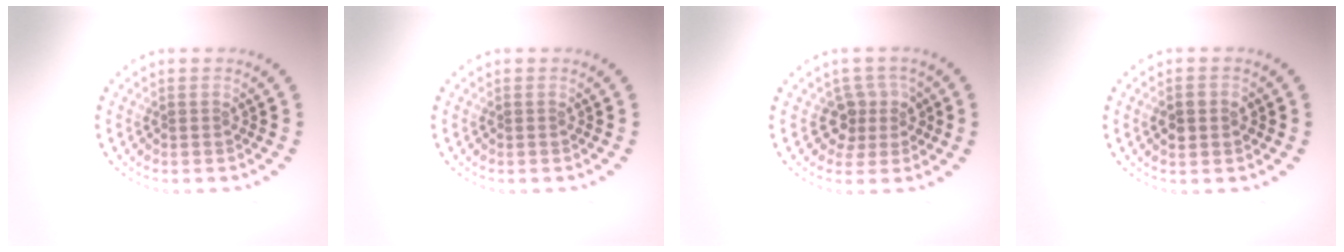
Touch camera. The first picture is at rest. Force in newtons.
{"total": 0.0}
{"total": 2.6, "press": 2.0, "slide": 1.8}
{"total": 2.4, "press": 2.4, "slide": 0.1}